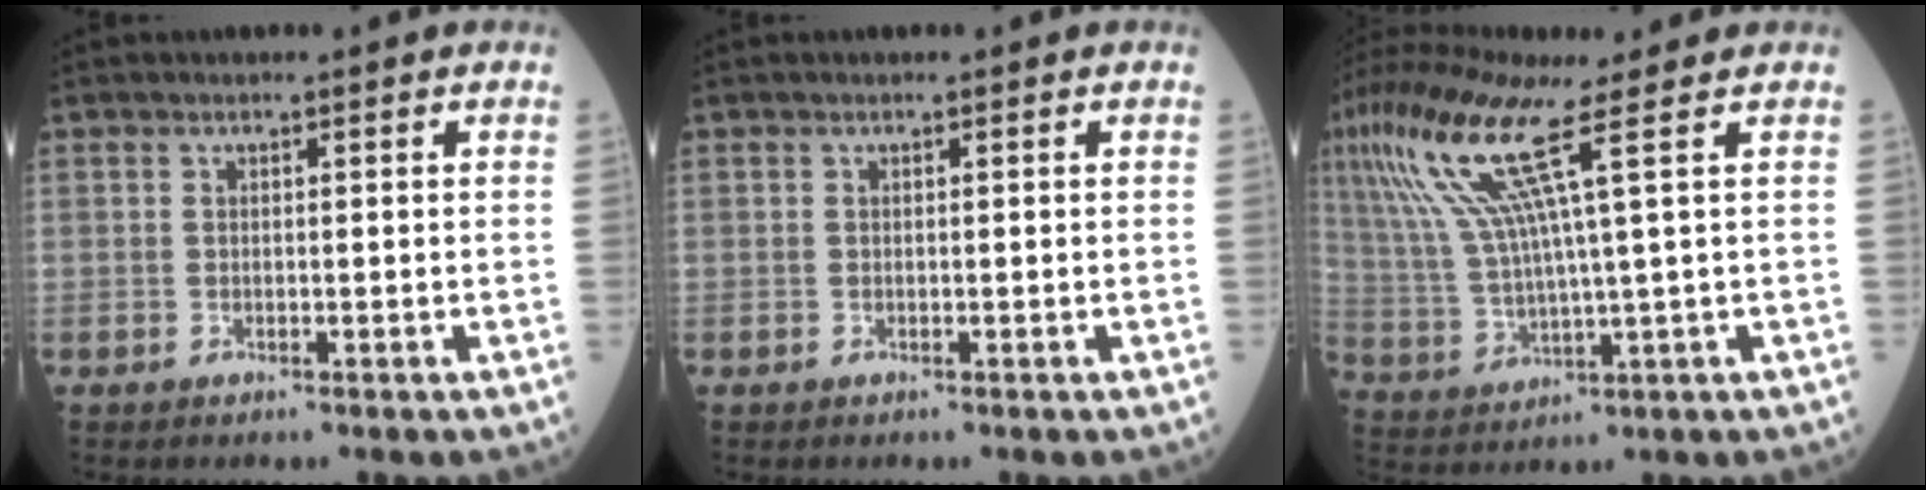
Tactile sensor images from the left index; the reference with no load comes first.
{"total": 0.0}
{"total": 12.2, "force": [6.0, -0.3, 10.6], "torque": [-0.244, 0.014, 0.124]}